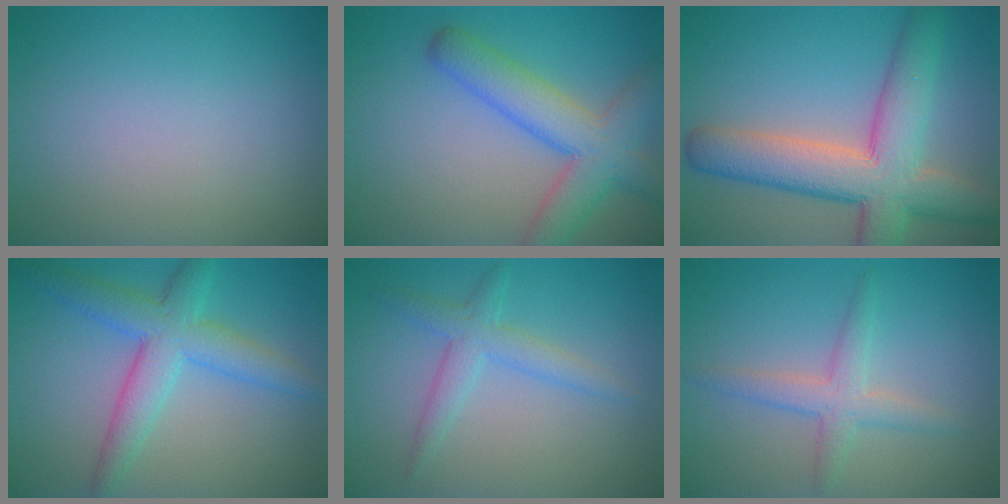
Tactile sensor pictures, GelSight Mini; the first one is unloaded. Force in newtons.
{"total": 6.5, "press": 6.4, "slide": 0.3}
{"total": 9.1, "press": 9.0, "slide": 0.7}
{"total": 5.3, "press": 5.3, "slide": 0.2}
{"total": 2.8, "press": 2.8, "slide": 0.1}
{"total": 2.7, "press": 2.7, "slide": 0.1}